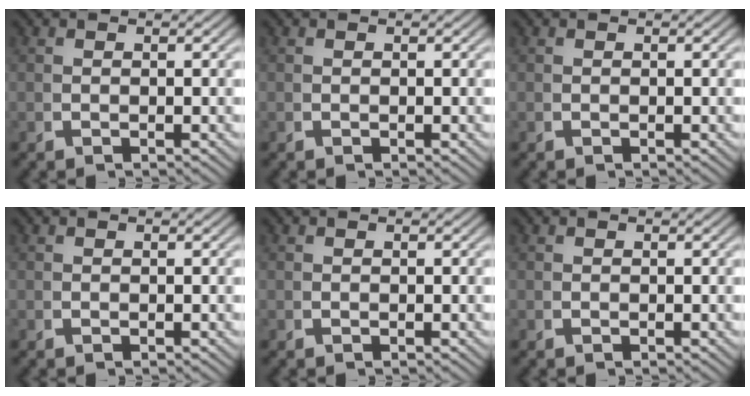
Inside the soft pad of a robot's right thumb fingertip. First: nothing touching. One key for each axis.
{"total": 0.0}
{"total": 0.0}
{"total": 0.0}
{"total": 0.0}
{"total": 0.0}